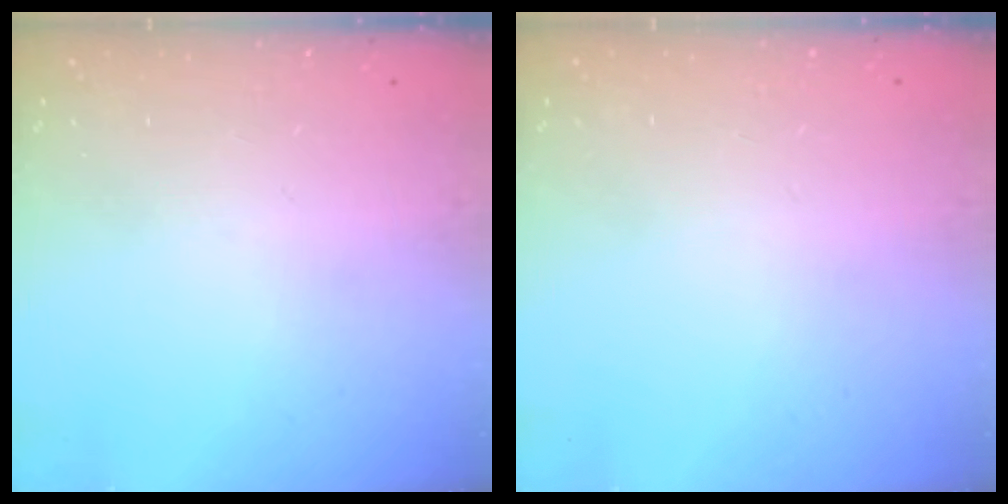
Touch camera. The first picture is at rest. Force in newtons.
{"total": 2.4, "press": 2.4, "slide": 0.2}